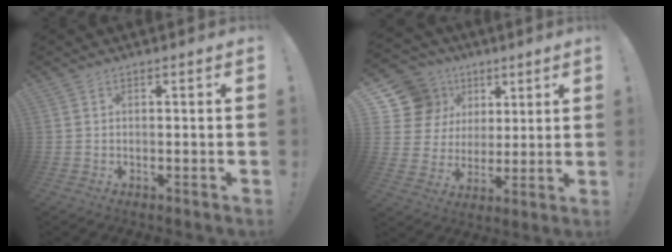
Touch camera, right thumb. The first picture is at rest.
{"total": 14.9, "force": [6.7, 12.4, 5.0], "torque": [-0.080, -0.030, 0.150]}